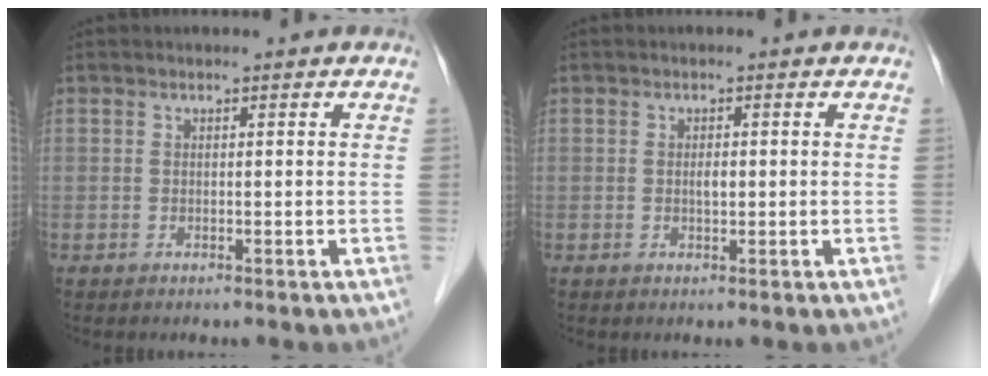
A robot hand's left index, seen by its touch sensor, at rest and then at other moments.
{"total": 1.2, "force": [0.0, 0.5, 1.1], "torque": [-0.020, 0.001, 0.000]}